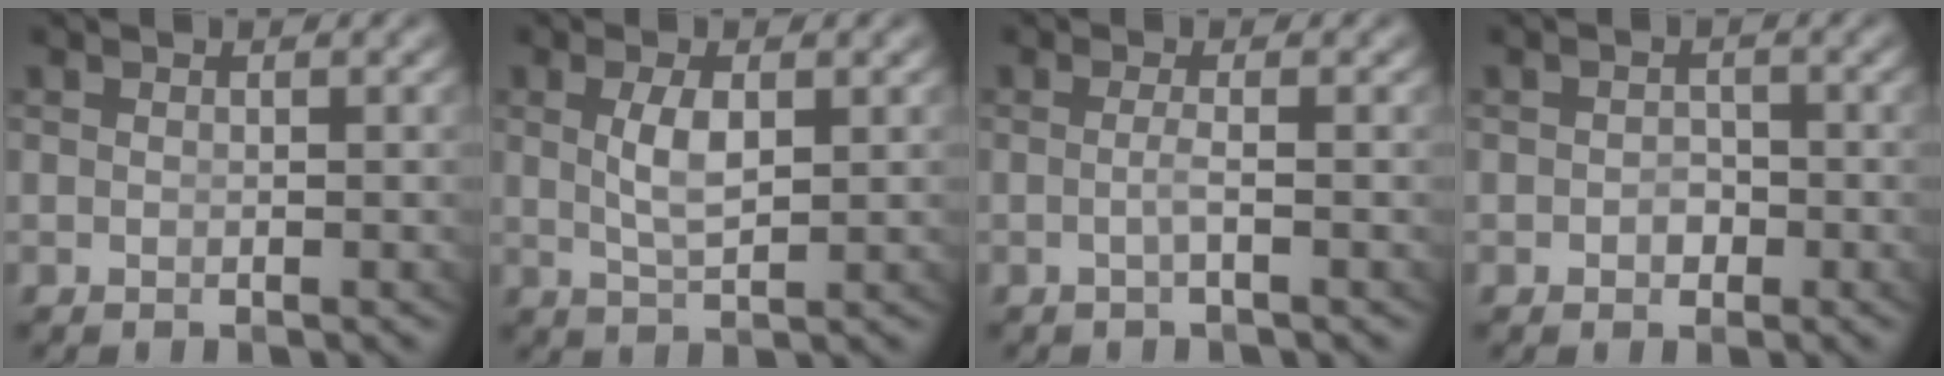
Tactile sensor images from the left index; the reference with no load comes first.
{"total": 2.5, "force": [0.3, 0.2, 2.4], "torque": [-0.050, -0.013, 0.018]}
{"total": 1.4, "force": [-0.8, -0.7, 0.9], "torque": [-0.022, -0.009, -0.010]}
{"total": 1.1, "force": [-0.8, 0.8, 0.3], "torque": [0.005, -0.009, -0.009]}